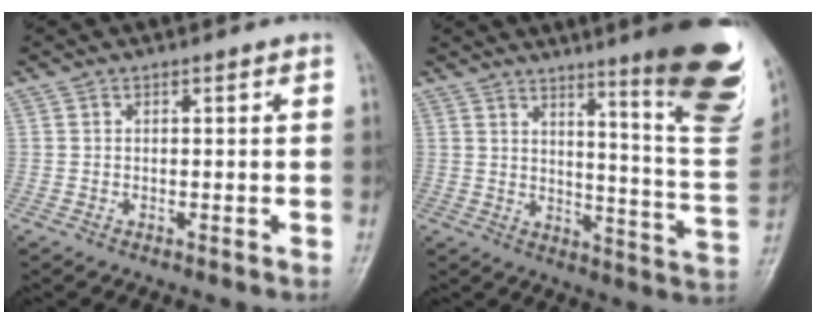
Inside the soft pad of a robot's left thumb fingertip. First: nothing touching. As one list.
[{"total": 21.6, "force": [12.5, 2.9, 17.3], "torque": [-0.195, -0.079, 0.166]}]